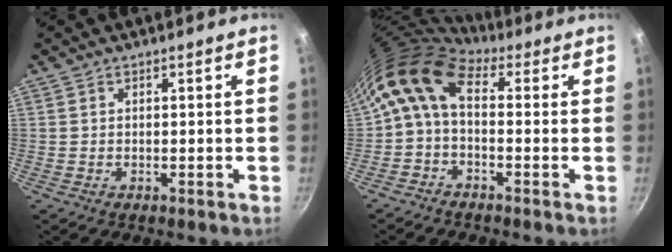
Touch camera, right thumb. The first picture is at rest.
{"total": 9.6, "force": [1.2, 5.6, 7.7], "torque": [-0.148, 0.027, 0.004]}